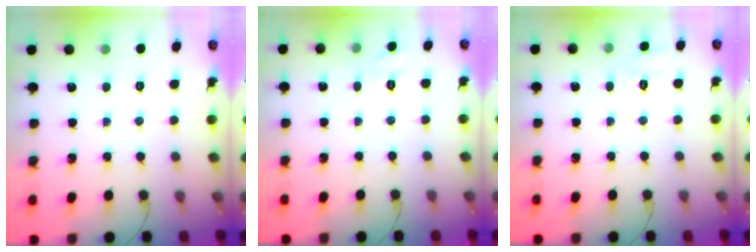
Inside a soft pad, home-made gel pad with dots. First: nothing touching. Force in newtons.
{"total": 4.5, "press": 4.1, "slide": 1.9}
{"total": 8.8, "press": 8.6, "slide": 1.8}